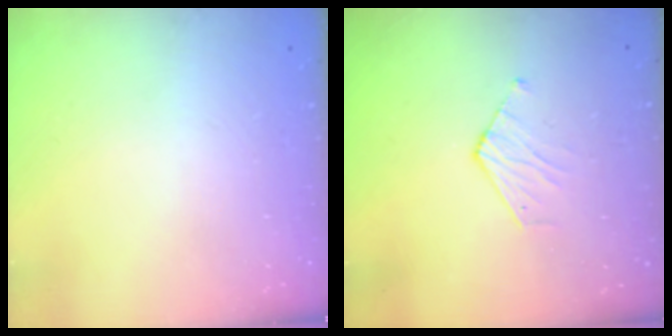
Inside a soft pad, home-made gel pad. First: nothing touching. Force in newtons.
{"total": 3.9, "press": 3.9, "slide": 0.3}